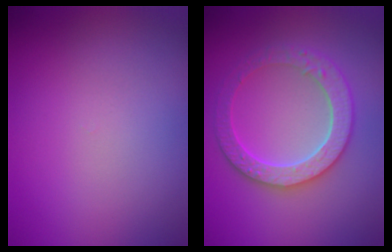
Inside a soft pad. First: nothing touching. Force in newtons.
{"total": 4.0, "press": 3.8, "slide": 1.0}